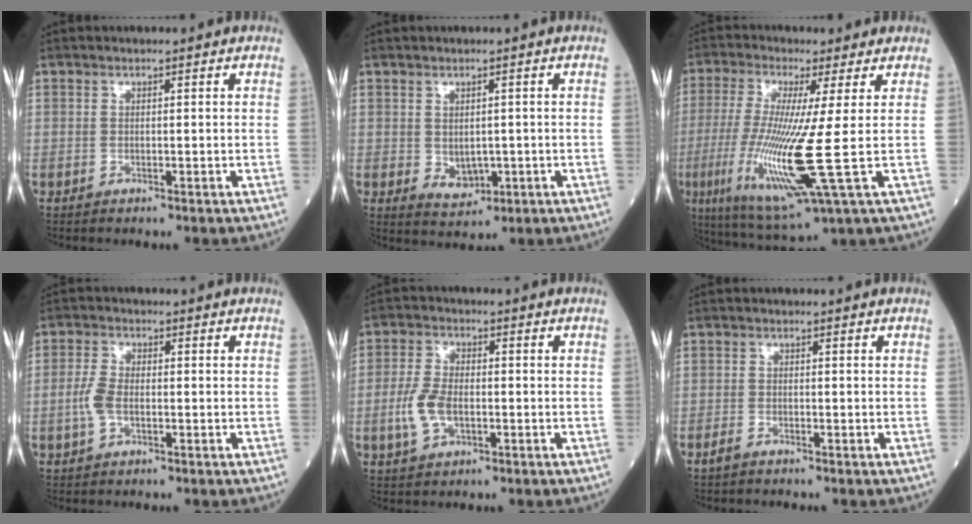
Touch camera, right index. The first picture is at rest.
{"total": 3.6, "force": [-0.4, 2.5, 2.6], "torque": [-0.040, -0.004, 0.007]}
{"total": 14.8, "force": [-2.2, -0.4, 14.6], "torque": [-0.312, -0.034, -0.044]}
{"total": 3.8, "force": [-0.9, 1.9, 3.2], "torque": [-0.081, 0.007, -0.023]}
{"total": 6.2, "force": [-1.5, 3.2, 5.0], "torque": [-0.119, 0.005, -0.030]}
{"total": 1.4, "force": [-1.2, 0.4, 0.6], "torque": [-0.019, -0.002, -0.022]}